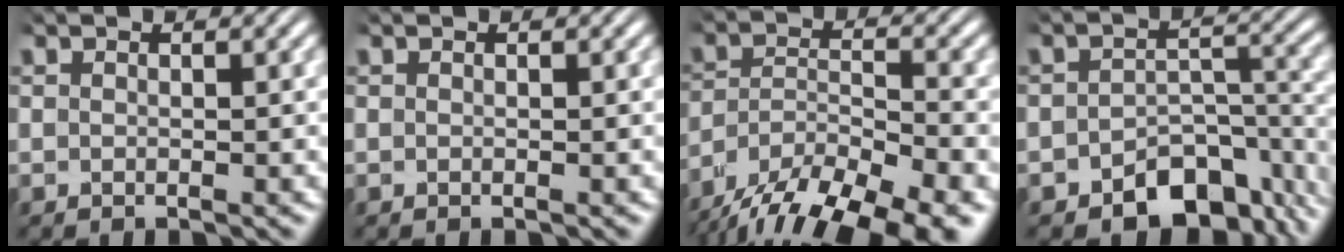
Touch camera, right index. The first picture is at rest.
{"total": 0.0}
{"total": 9.8, "force": [-6.4, 5.4, 5.1], "torque": [-0.088, -0.024, -0.097]}
{"total": 8.6, "force": [-6.6, 3.9, 3.8], "torque": [-0.022, -0.004, -0.100]}